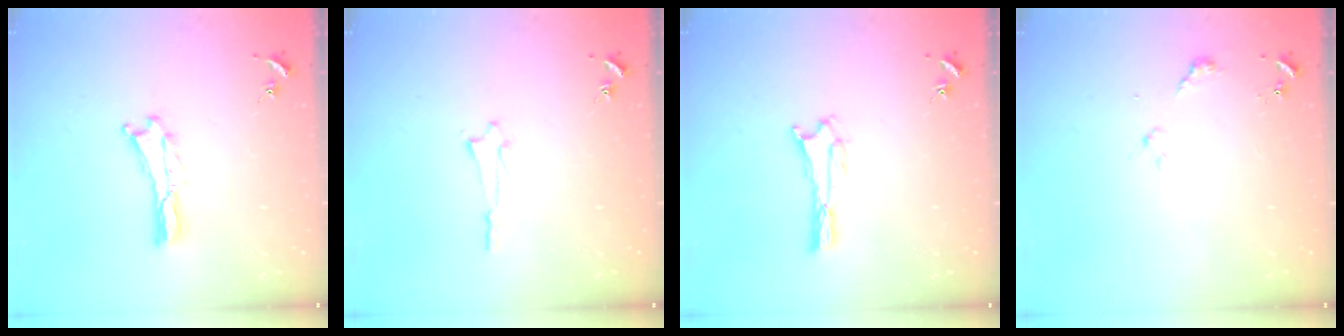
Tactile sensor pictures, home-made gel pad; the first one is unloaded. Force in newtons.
{"total": 1.4, "press": 1.4, "slide": 0.2}
{"total": 1.7, "press": 1.7, "slide": 0.3}
{"total": 2.4, "press": 2.3, "slide": 0.3}